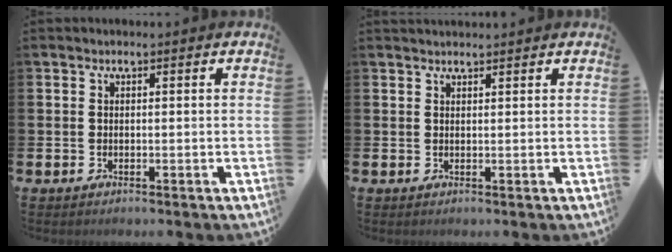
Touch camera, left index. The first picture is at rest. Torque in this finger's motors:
{"motor_torque": [-0.03, -0.09, 0.07, 0.01]}